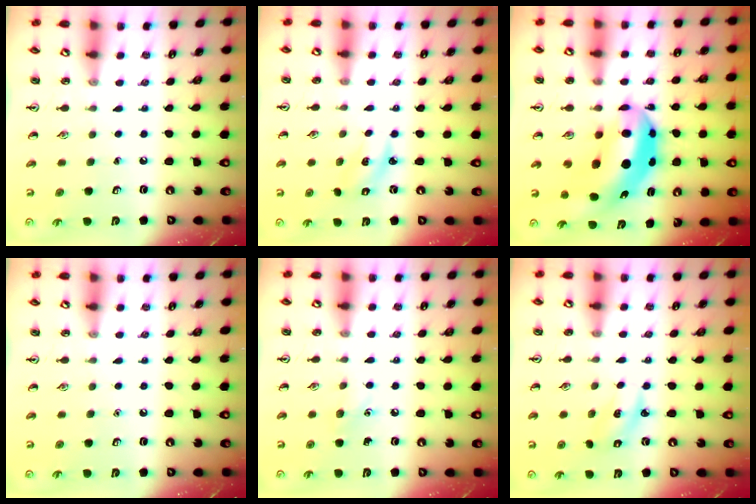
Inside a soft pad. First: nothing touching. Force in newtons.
{"total": 2.2, "press": 2.1, "slide": 0.5}
{"total": 11.9, "press": 11.3, "slide": 3.6}
{"total": 0.0}
{"total": 5.3, "press": 5.2, "slide": 1.2}
{"total": 2.2, "press": 2.1, "slide": 0.5}